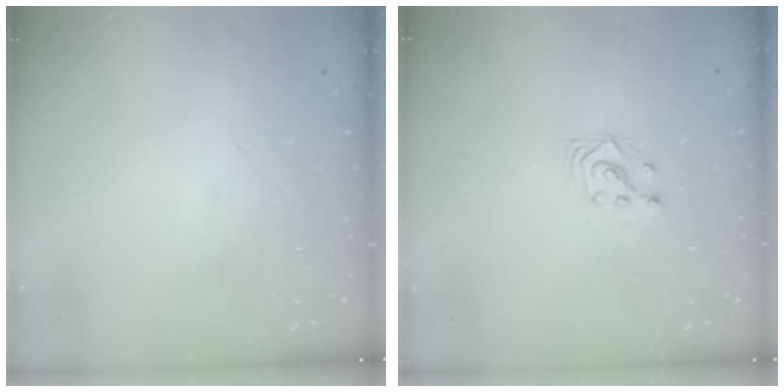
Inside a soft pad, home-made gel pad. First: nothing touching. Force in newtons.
{"total": 2.9, "press": 2.9, "slide": 0.2}